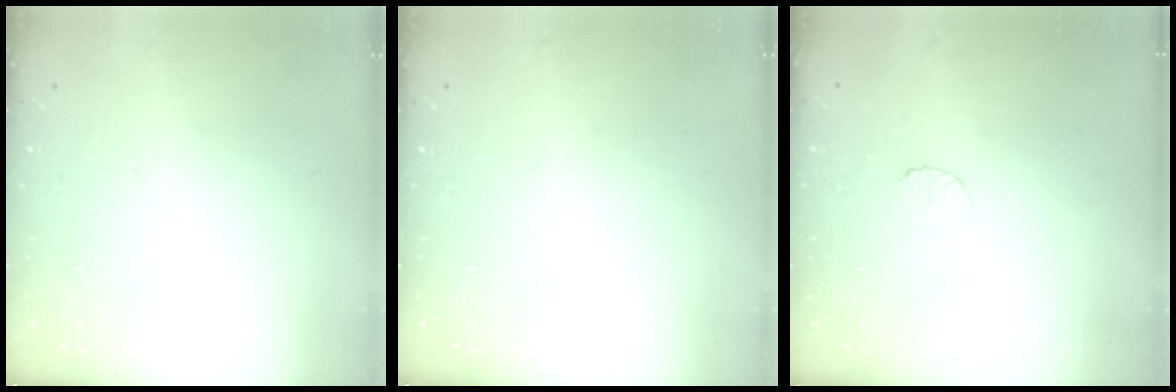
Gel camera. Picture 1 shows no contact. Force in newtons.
{"total": 0.0}
{"total": 3.1, "press": 3.1, "slide": 0.3}